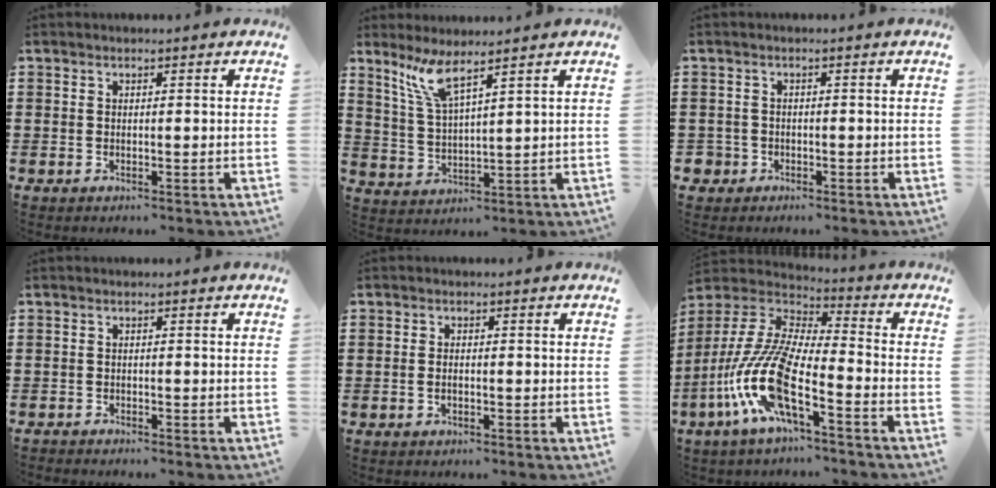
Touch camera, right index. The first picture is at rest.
{"total": 5.6, "force": [3.9, 0.4, 4.0], "torque": [-0.097, -0.007, 0.067]}
{"total": 1.9, "force": [-1.1, 1.5, 0.2], "torque": [-0.017, -0.001, -0.029]}
{"total": 0.8, "force": [-0.8, 0.0, -0.1], "torque": [0.001, 0.003, -0.018]}
{"total": 1.2, "force": [-0.3, 0.6, 1.0], "torque": [-0.020, 0.002, -0.006]}
{"total": 13.1, "force": [-6.8, 3.3, 10.8], "torque": [-0.259, -0.017, -0.144]}